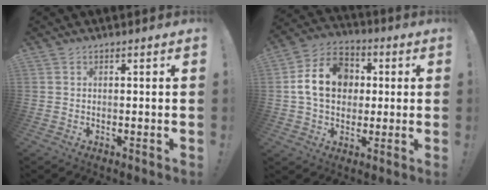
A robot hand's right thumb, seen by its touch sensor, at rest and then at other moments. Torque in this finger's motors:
{"motor_torque": [0.29, 1.54, 1.58, -0.19, 0.40]}